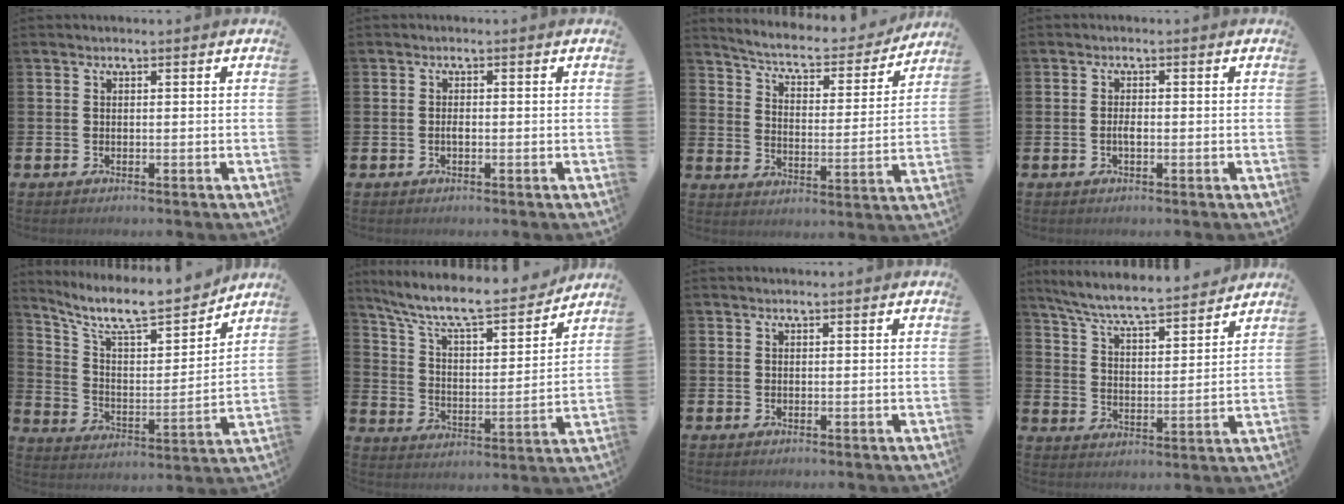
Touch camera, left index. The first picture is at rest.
{"total": 0.8, "force": [-0.3, 0.4, 0.7], "torque": [-0.012, -0.001, -0.006]}
{"total": 5.9, "force": [5.5, 1.3, 1.8], "torque": [-0.057, -0.043, 0.086]}
{"total": 1.3, "force": [-0.3, 0.5, 1.1], "torque": [-0.020, 0.000, -0.008]}
{"total": 10.3, "force": [9.2, 2.4, 4.0], "torque": [-0.113, -0.068, 0.158]}
{"total": 9.8, "force": [8.8, 1.9, 3.9], "torque": [-0.110, -0.061, 0.146]}
{"total": 0.0}
{"total": 7.0, "force": [6.7, 0.3, 2.1], "torque": [-0.072, -0.050, 0.114]}